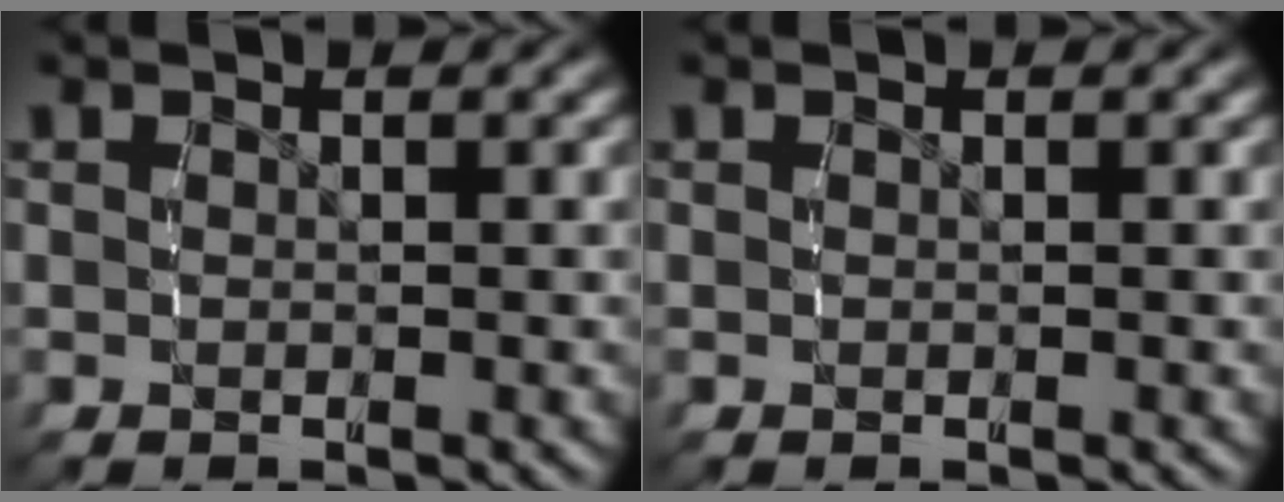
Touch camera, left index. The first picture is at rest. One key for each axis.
{"total": 0.0}